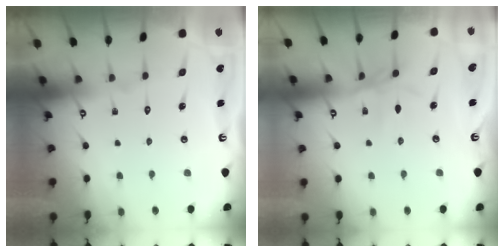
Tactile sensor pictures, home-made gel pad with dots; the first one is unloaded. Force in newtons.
{"total": 3.0, "press": 3.0, "slide": 0.1}